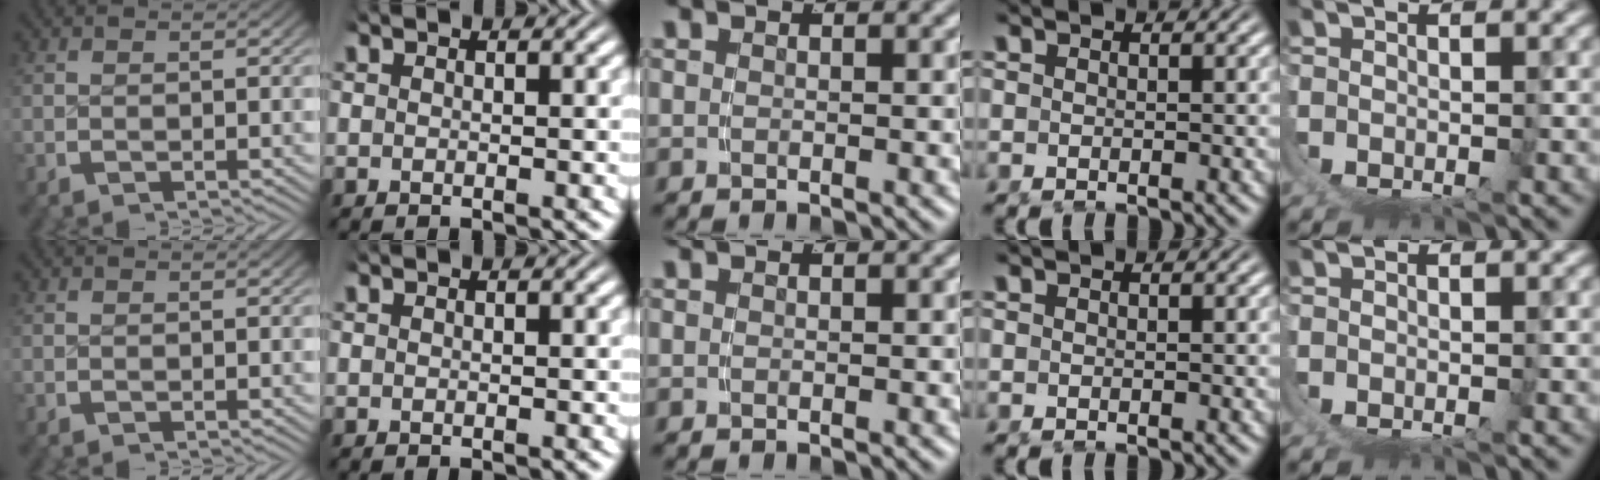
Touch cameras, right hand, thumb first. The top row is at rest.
{}